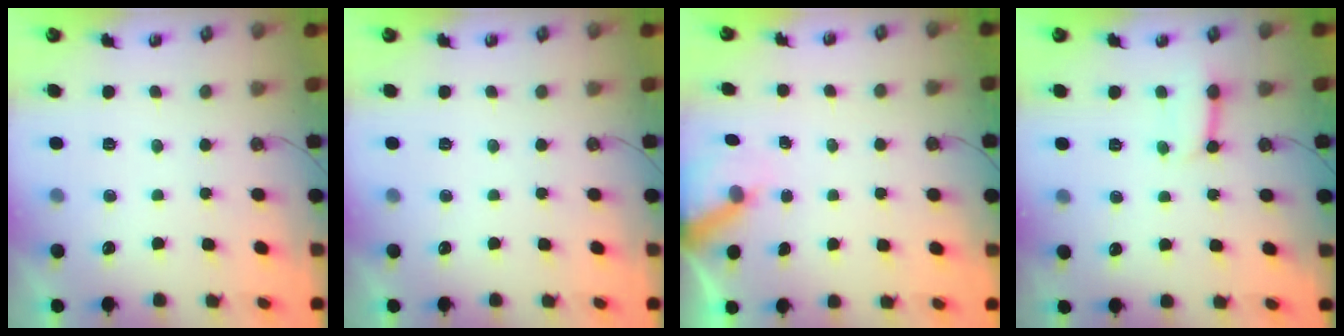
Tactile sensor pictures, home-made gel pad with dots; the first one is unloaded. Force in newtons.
{"total": 0.0}
{"total": 5.4, "press": 5.4, "slide": 0.2}
{"total": 5.7, "press": 5.7, "slide": 0.7}